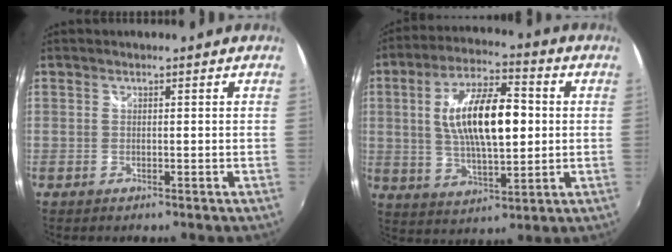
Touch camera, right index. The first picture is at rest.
{"total": 15.8, "force": [1.6, 6.2, 14.5], "torque": [-0.259, 0.011, 0.030]}